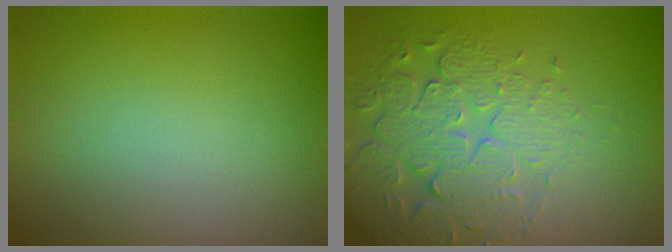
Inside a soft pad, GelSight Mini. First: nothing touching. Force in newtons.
{"total": 5.9, "press": 4.8, "slide": 3.4}